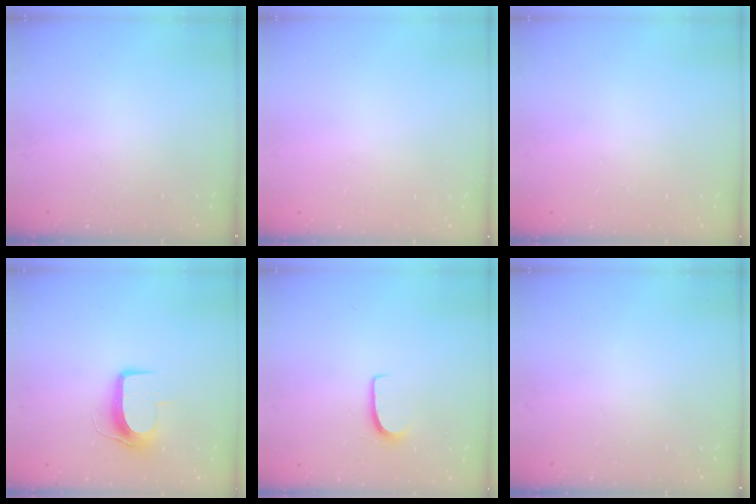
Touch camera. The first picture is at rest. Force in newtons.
{"total": 0.6, "press": 0.6, "slide": 0.1}
{"total": 0.0}
{"total": 9.6, "press": 9.6, "slide": 0.3}
{"total": 5.9, "press": 5.9, "slide": 0.4}
{"total": 0.0}